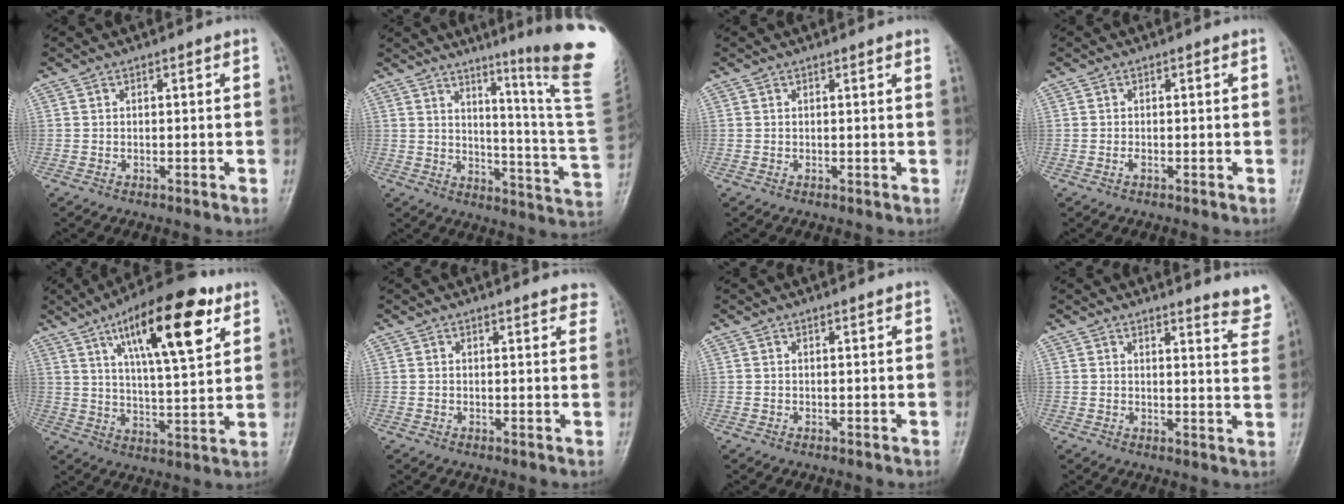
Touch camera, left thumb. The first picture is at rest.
{"total": 21.1, "force": [12.9, -0.4, 16.7], "torque": [-0.199, -0.111, 0.172]}
{"total": 2.0, "force": [1.7, 0.0, 1.0], "torque": [-0.010, -0.001, 0.010]}
{"total": 0.7, "force": [-0.3, 0.3, 0.5], "torque": [-0.011, 0.000, -0.006]}
{"total": 19.5, "force": [9.6, 6.0, 15.9], "torque": [-0.224, -0.031, 0.153]}
{"total": 4.8, "force": [4.4, 1.4, 1.4], "torque": [0.009, -0.017, 0.036]}
{"total": 0.9, "force": [0.8, 0.1, 0.4], "torque": [-0.005, -0.002, 0.012]}
{"total": 6.6, "force": [6.2, 0.8, 2.0], "torque": [-0.003, -0.056, 0.057]}